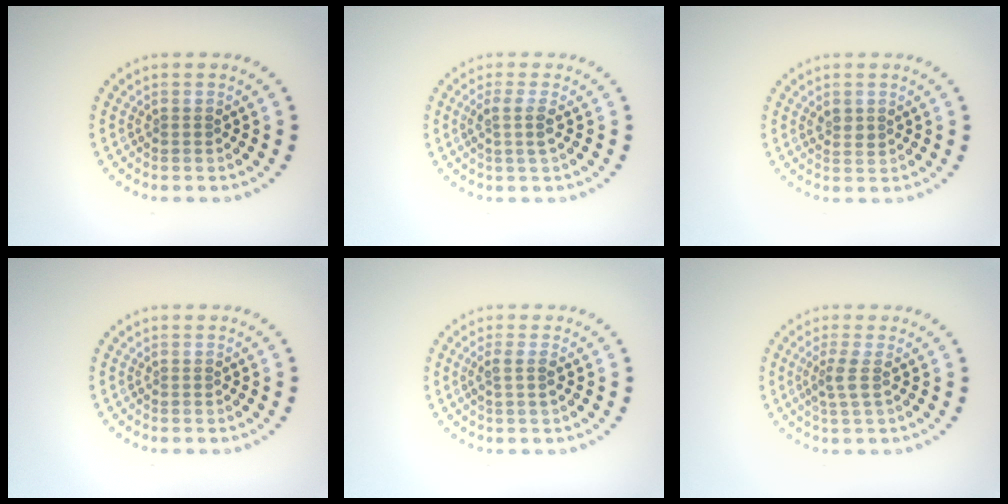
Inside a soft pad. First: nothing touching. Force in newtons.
{"total": 1.9, "press": 1.5, "slide": 1.1}
{"total": 1.3, "press": 1.2, "slide": 0.4}
{"total": 0.0}
{"total": 1.5, "press": 1.2, "slide": 0.8}
{"total": 2.0, "press": 1.5, "slide": 1.3}